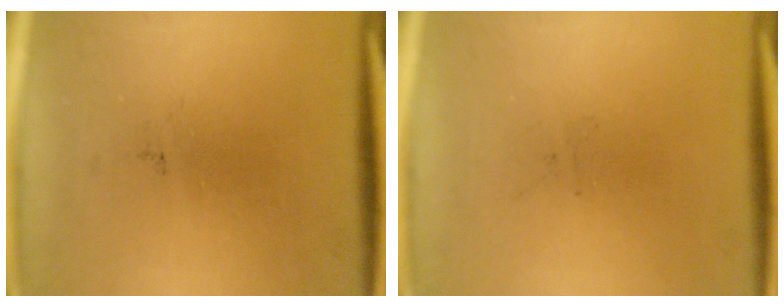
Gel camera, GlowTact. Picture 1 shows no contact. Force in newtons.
{"total": 0.0}